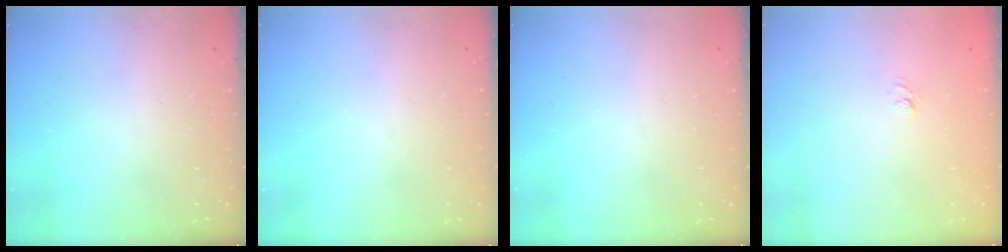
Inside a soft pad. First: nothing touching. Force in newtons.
{"total": 0.0}
{"total": 0.0}
{"total": 3.6, "press": 3.4, "slide": 1.1}